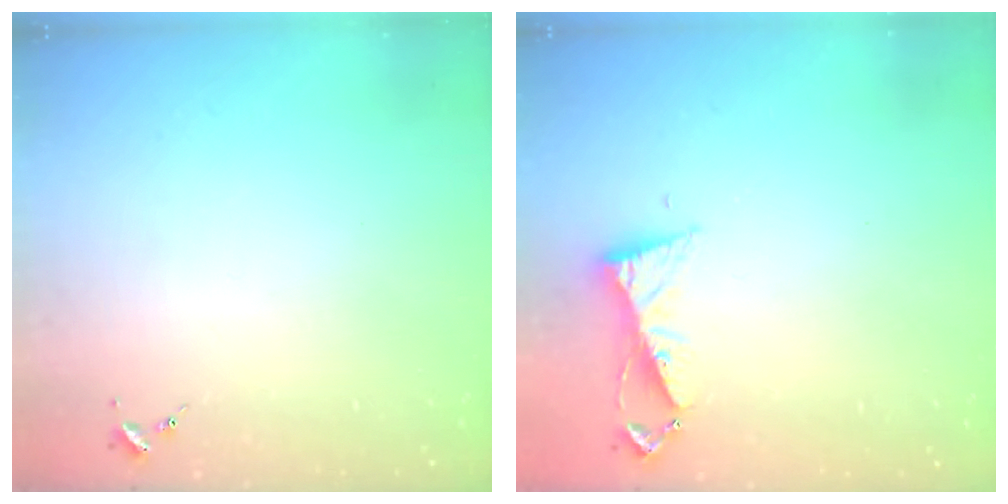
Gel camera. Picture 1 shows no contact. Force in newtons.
{"total": 6.0, "press": 5.9, "slide": 0.7}